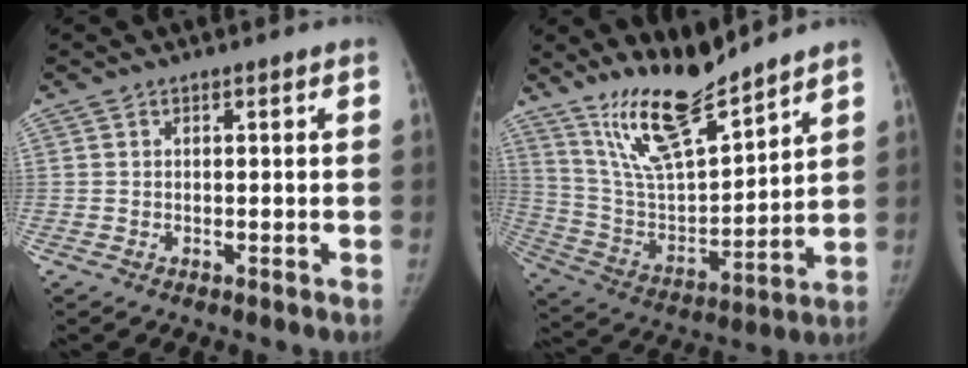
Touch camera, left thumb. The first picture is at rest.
{"total": 16.2, "force": [13.2, 3.5, 8.7], "torque": [-0.132, -0.082, 0.257]}